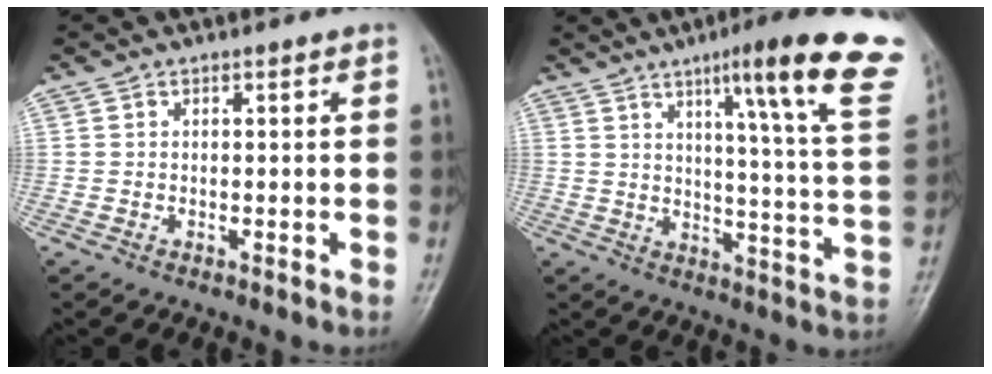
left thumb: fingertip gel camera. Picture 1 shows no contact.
{"total": 22.3, "force": [12.9, 2.5, 18.0], "torque": [-0.223, -0.053, 0.161]}